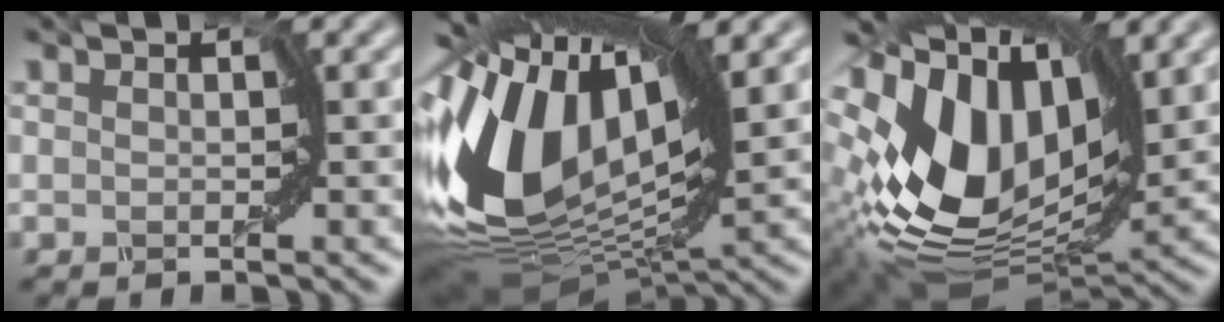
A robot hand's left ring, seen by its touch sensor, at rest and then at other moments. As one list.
[{"total": 14.8, "force": [2.0, 8.2, 12.2], "torque": [-0.285, 0.021, 0.034]}, {"total": 13.2, "force": [1.7, 8.3, 10.1], "torque": [-0.233, -0.002, 0.034]}]